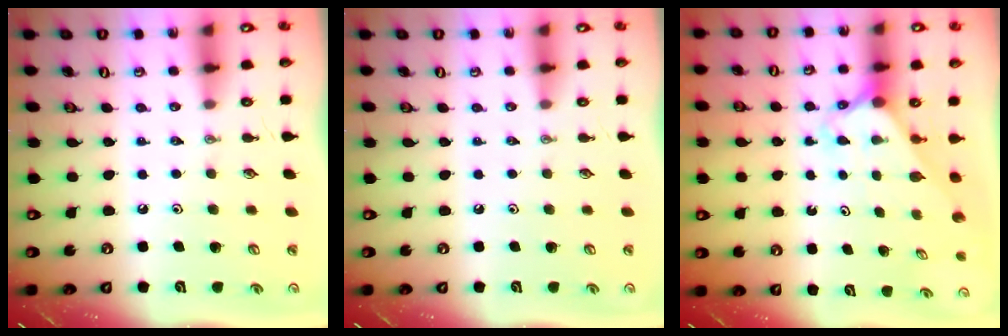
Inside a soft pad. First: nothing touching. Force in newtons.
{"total": 0.0}
{"total": 2.3, "press": 2.3, "slide": 0.2}